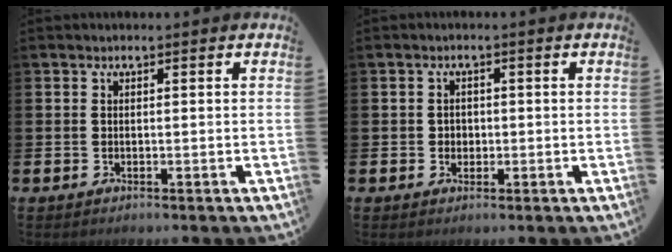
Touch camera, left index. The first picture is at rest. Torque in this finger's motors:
{"motor_torque": [-0.21, 0.02, -0.01, 0.02]}